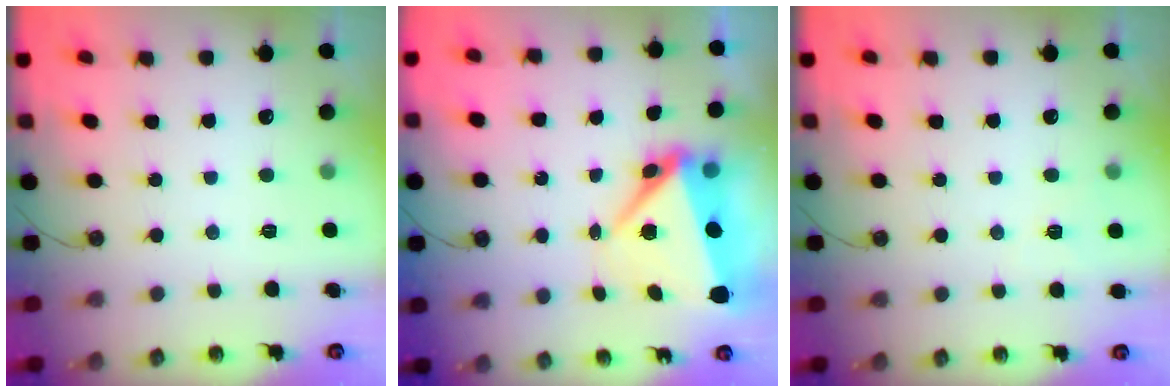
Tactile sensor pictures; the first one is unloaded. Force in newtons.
{"total": 8.6, "press": 8.4, "slide": 1.9}
{"total": 3.0, "press": 2.4, "slide": 1.8}